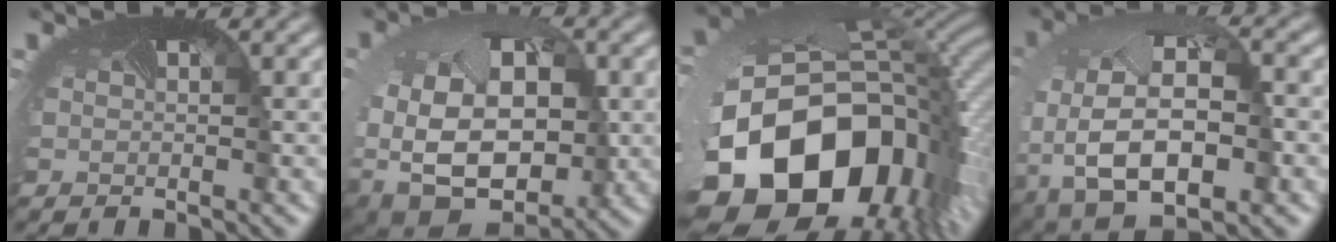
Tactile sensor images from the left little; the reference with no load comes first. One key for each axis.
{"total": 13.8, "fx": -1.2, "fy": 10.3, "fz": 9.1, "tx": -0.183, "ty": -0.040, "tz": 0.011}
{"total": 18.8, "fx": -6.6, "fy": 12.3, "fz": 12.7, "tx": -0.293, "ty": -0.092, "tz": -0.081}
{"total": 10.4, "fx": -3.9, "fy": 6.1, "fz": 7.4, "tx": -0.169, "ty": -0.047, "tz": -0.048}